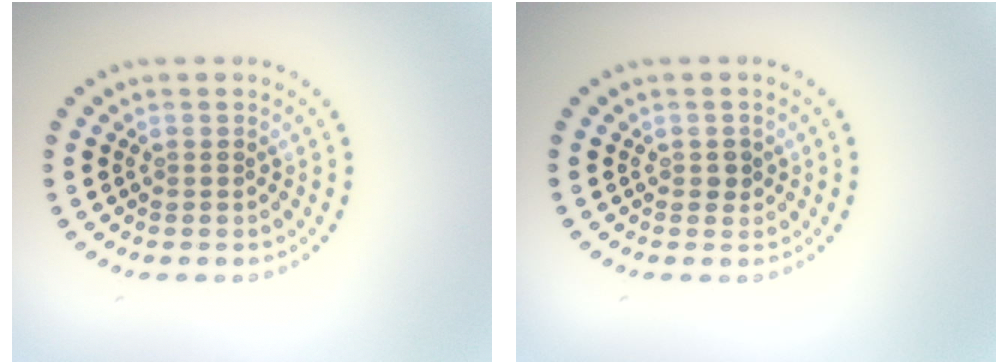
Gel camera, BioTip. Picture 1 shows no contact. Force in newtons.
{"total": 1.0, "press": 0.9, "slide": 0.3}